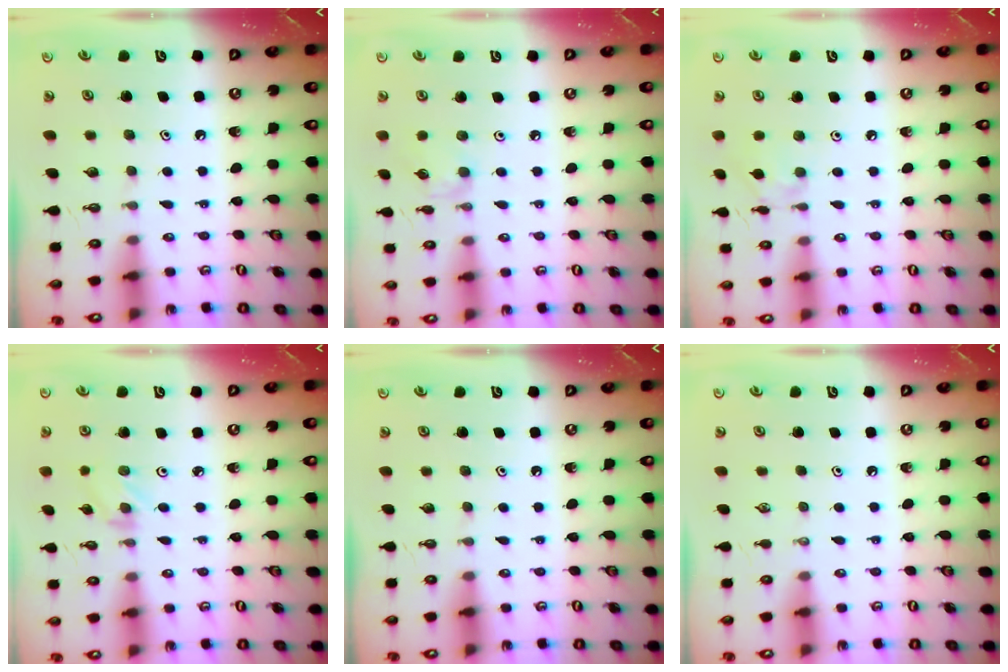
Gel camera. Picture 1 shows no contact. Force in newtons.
{"total": 1.5, "press": 1.5, "slide": 0.4}
{"total": 4.2, "press": 4.2, "slide": 0.4}
{"total": 1.2, "press": 1.1, "slide": 0.2}
{"total": 0.0}
{"total": 0.0}